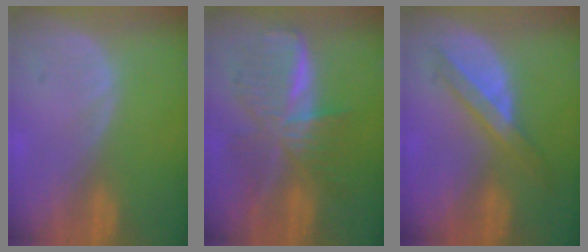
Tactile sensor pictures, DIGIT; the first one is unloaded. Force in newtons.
{"total": 9.1, "press": 9.1, "slide": 0.6}
{"total": 5.8, "press": 5.3, "slide": 2.3}